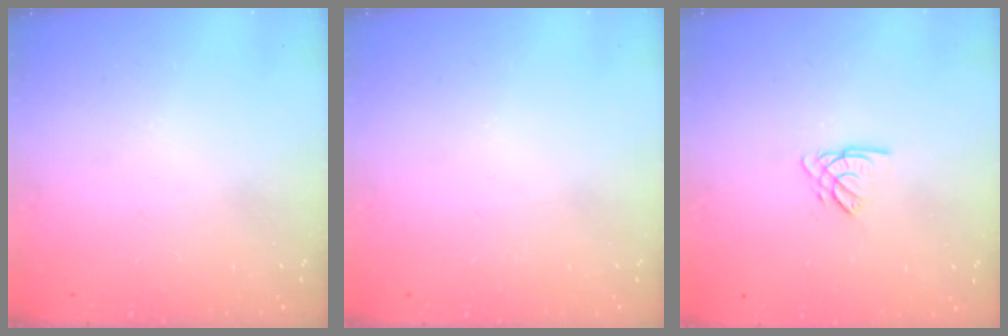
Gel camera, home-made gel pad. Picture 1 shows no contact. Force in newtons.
{"total": 0.0}
{"total": 2.7, "press": 2.7, "slide": 0.3}